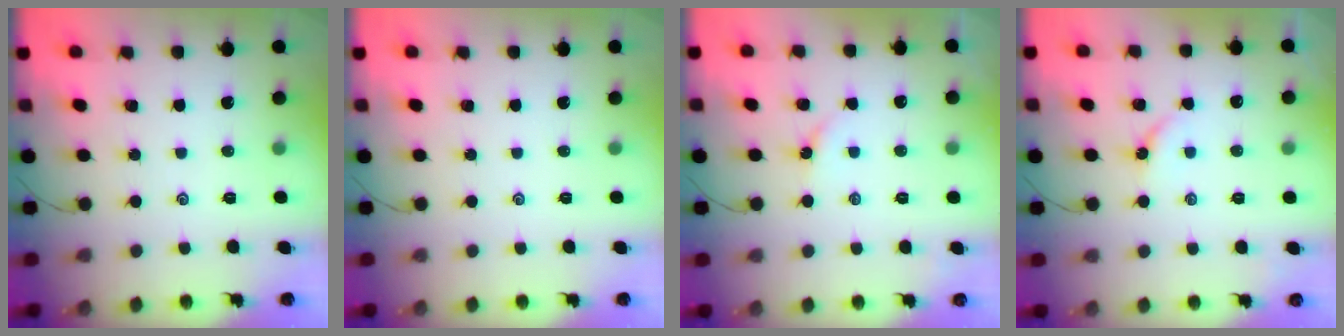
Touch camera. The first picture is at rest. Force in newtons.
{"total": 0.0}
{"total": 2.0, "press": 1.9, "slide": 0.3}
{"total": 3.9, "press": 3.9, "slide": 0.6}